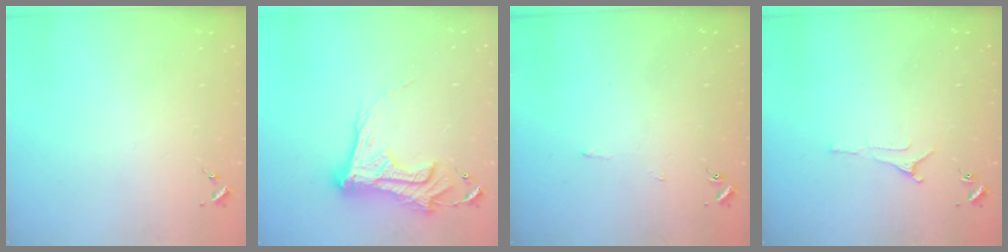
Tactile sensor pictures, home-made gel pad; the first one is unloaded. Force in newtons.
{"total": 17.0, "press": 17.0, "slide": 1.2}
{"total": 2.5, "press": 2.5, "slide": 0.5}
{"total": 4.6, "press": 4.6, "slide": 0.3}